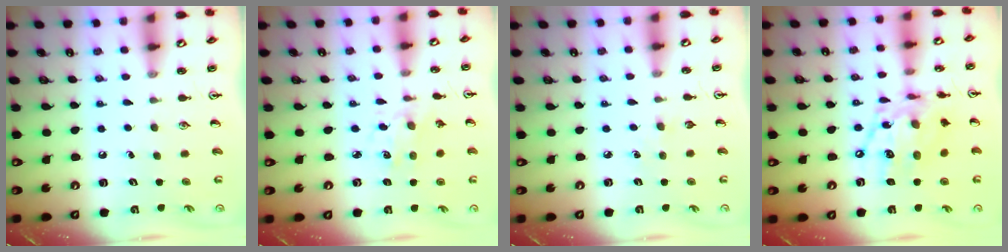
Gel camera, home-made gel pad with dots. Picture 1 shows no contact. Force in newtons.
{"total": 1.9, "press": 1.8, "slide": 0.5}
{"total": 2.6, "press": 2.5, "slide": 0.3}
{"total": 13.3, "press": 13.3, "slide": 1.2}